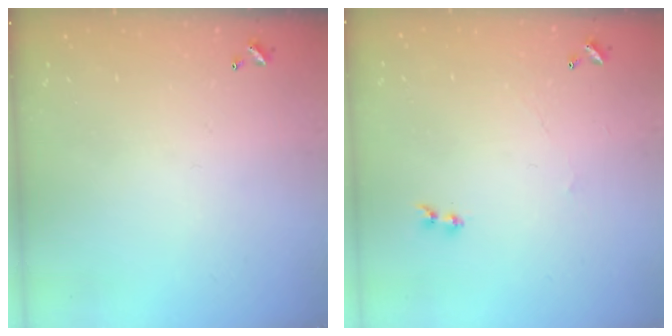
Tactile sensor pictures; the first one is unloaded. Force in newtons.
{"total": 1.0, "press": 0.3, "slide": 1.0}